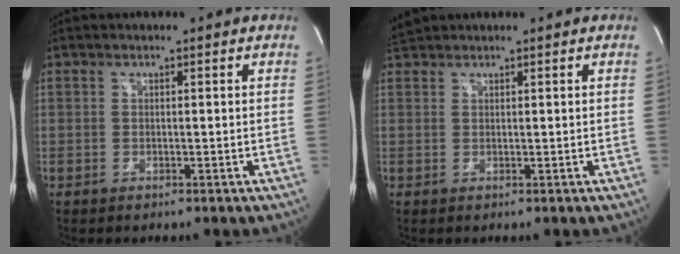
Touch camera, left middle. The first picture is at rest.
{"total": 1.6, "force": [1.6, 0.0, -0.1], "torque": [-0.011, 0.013, 0.038]}